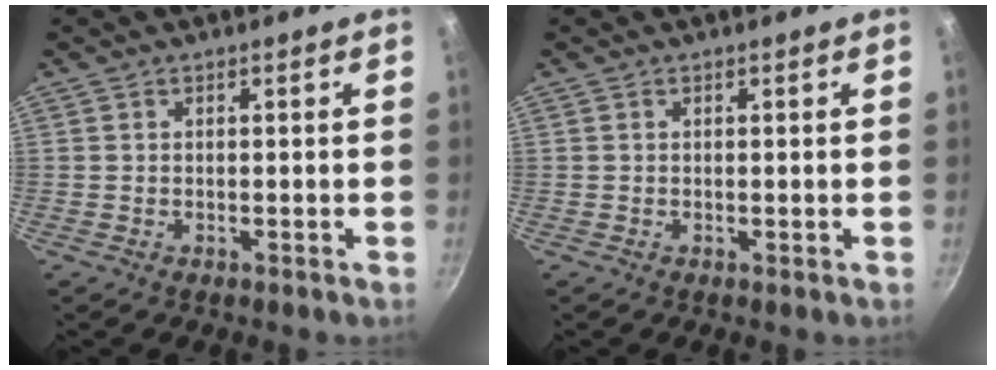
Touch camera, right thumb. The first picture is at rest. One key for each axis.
{"total": 0.0}